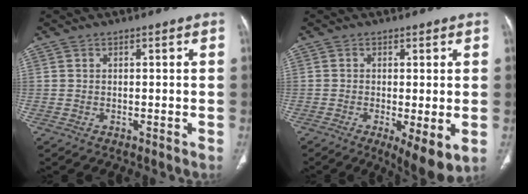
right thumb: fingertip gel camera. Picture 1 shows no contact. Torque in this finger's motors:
{"motor_torque": [-0.27, 0.35, 0.02, -0.05, 0.01]}